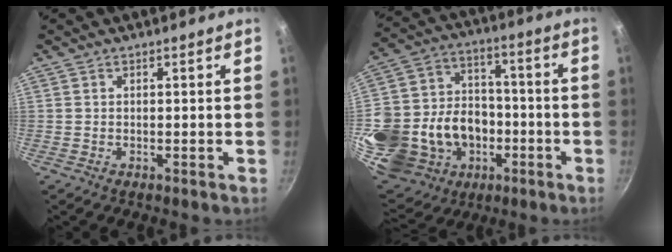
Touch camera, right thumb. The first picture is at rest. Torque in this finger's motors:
{"motor_torque": [0.43, 0.42, 0.17, -0.12, 0.13]}